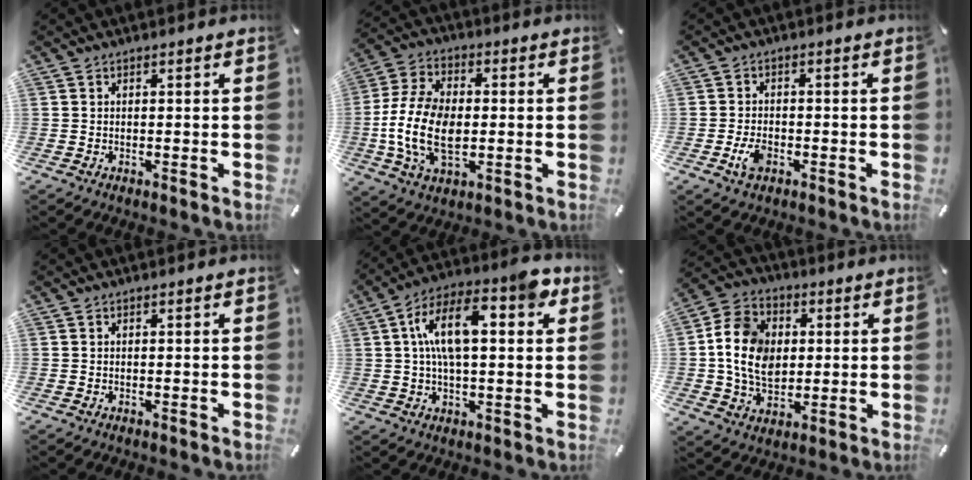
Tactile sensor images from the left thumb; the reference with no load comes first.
{"total": 14.7, "force": [-2.4, 9.2, 11.2], "torque": [-0.258, 0.000, -0.045]}
{"total": 4.4, "force": [-1.8, 2.6, 3.0], "torque": [-0.069, 0.001, -0.034]}
{"total": 0.0}
{"total": 15.2, "force": [4.2, 7.0, 12.8], "torque": [-0.220, 0.003, 0.070]}
{"total": 12.7, "force": [1.0, 10.1, 7.5], "torque": [-0.161, 0.012, 0.017]}